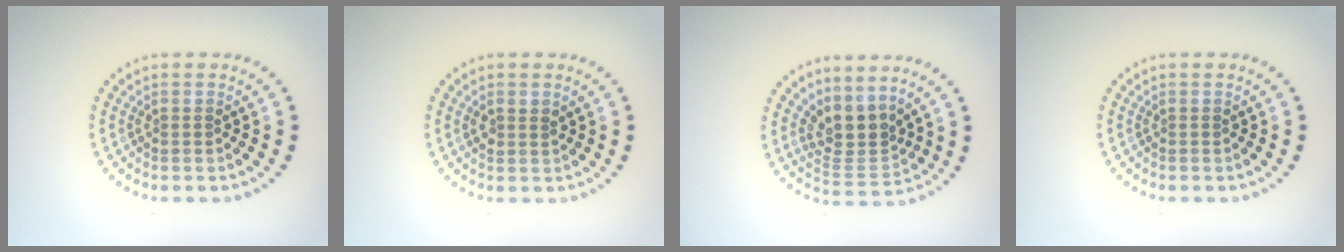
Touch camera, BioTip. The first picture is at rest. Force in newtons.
{"total": 1.2, "press": 1.1, "slide": 0.6}
{"total": 3.5, "press": 2.6, "slide": 2.4}
{"total": 0.0}